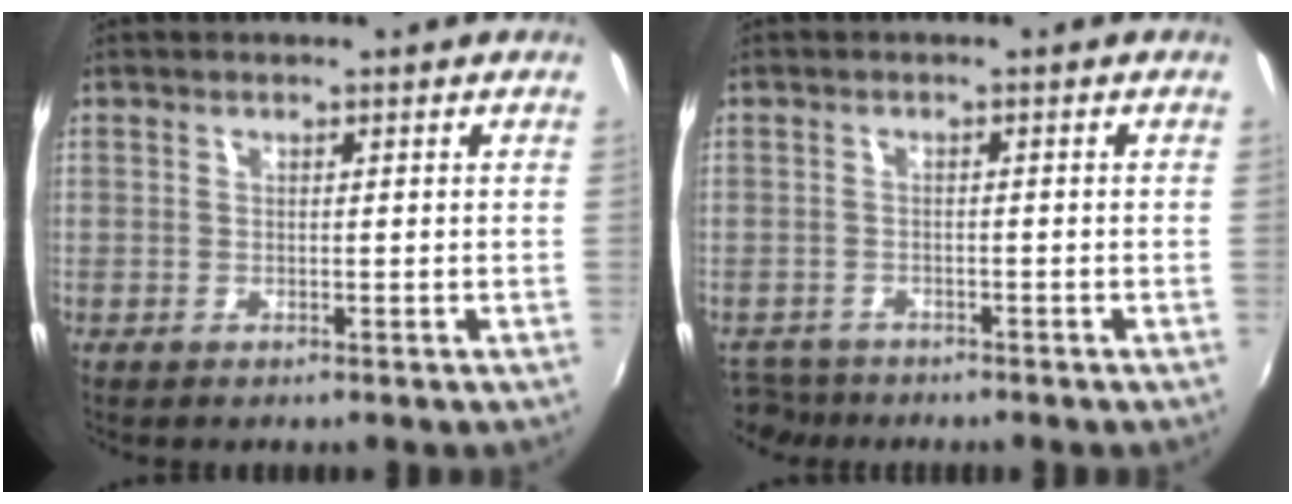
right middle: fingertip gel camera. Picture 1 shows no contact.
{"total": 4.6, "force": [-4.0, 2.0, 0.6], "torque": [-0.029, -0.009, -0.072]}